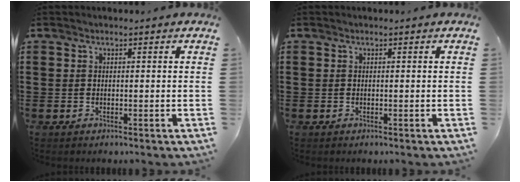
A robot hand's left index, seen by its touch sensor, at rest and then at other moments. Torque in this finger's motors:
{"motor_torque": [0.00, 0.00, 0.00, 0.00]}